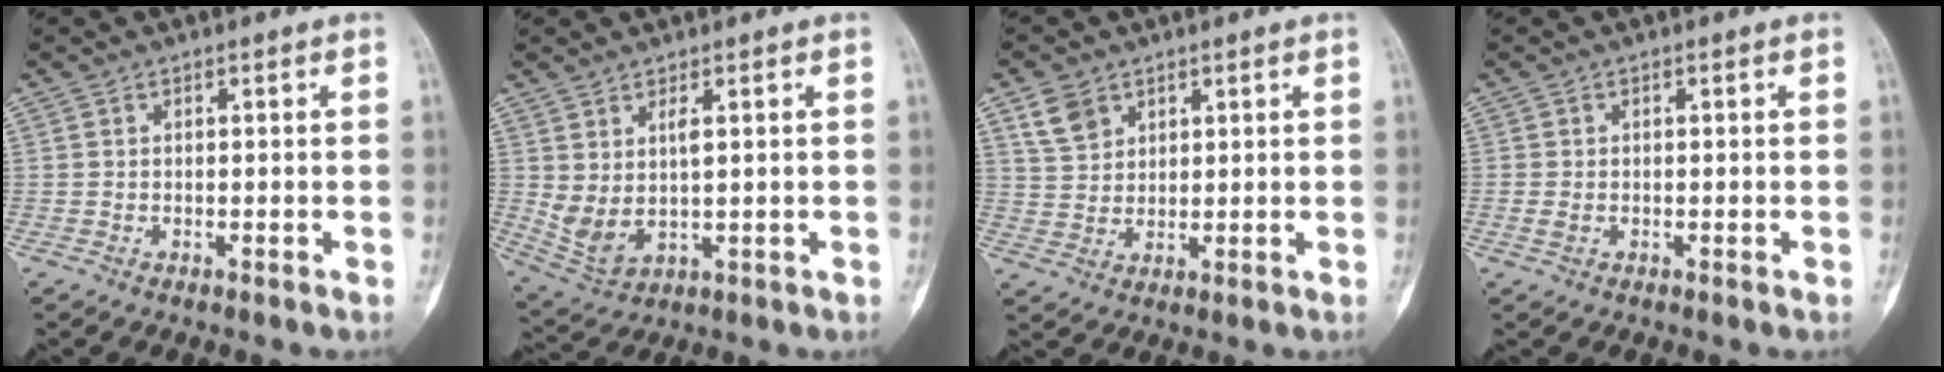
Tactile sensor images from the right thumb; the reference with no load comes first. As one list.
[{"total": 6.8, "force": [1.4, 3.1, 6.0], "torque": [-0.121, -0.009, 0.046]}, {"total": 5.6, "force": [3.2, 4.0, 2.2], "torque": [-0.027, -0.011, 0.068]}, {"total": 1.1, "force": [-0.3, 0.8, 0.8], "torque": [-0.019, 0.000, -0.007]}]